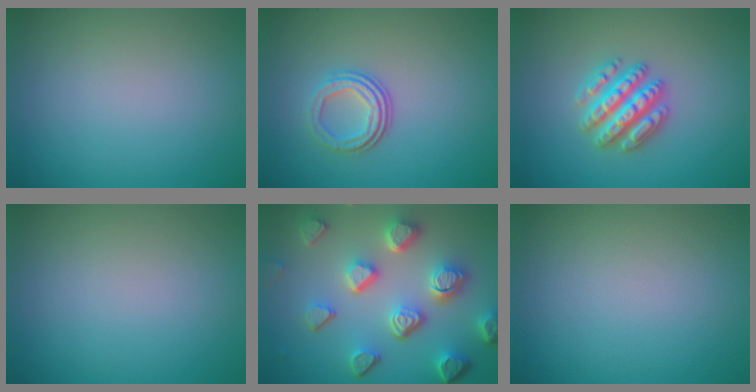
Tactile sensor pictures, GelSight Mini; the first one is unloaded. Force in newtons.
{"total": 3.2, "press": 2.3, "slide": 2.1}
{"total": 4.6, "press": 4.6, "slide": 0.8}
{"total": 0.0}
{"total": 7.1, "press": 5.4, "slide": 4.6}
{"total": 0.0}